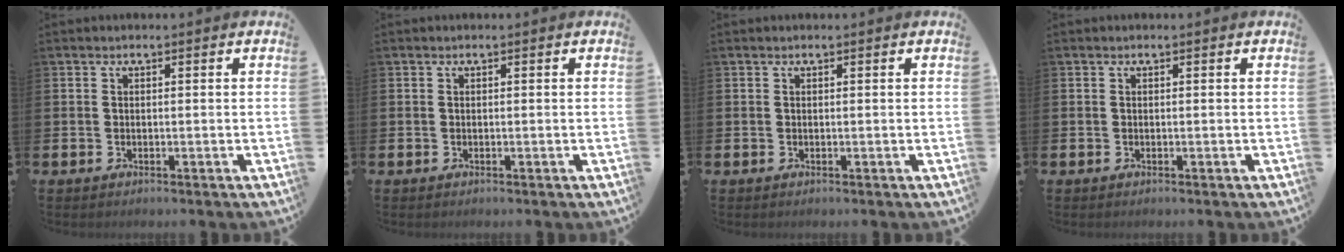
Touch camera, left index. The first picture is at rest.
{"total": 0.0}
{"total": 0.0}
{"total": 0.0}